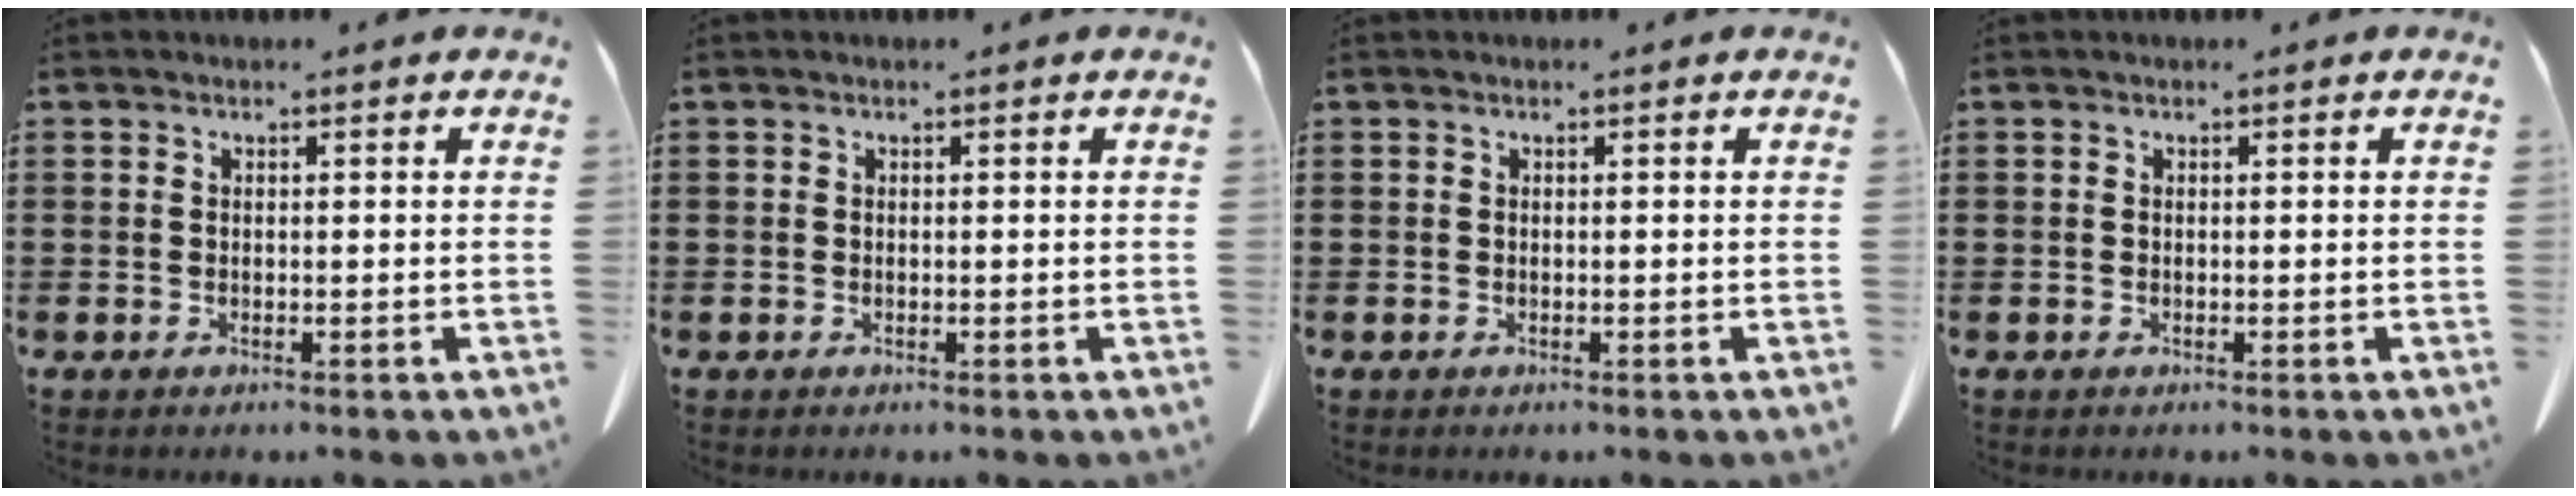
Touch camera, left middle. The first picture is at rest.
{"total": 0.0}
{"total": 0.0}
{"total": 0.0}